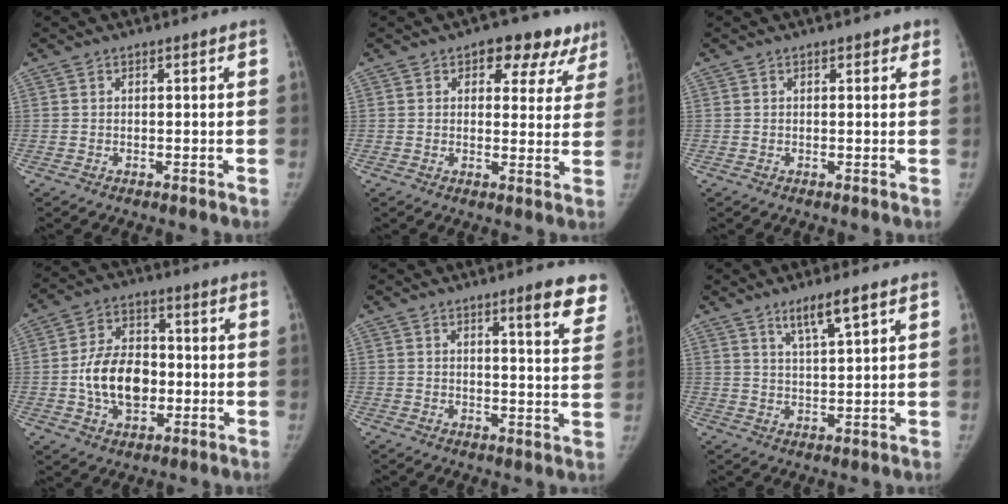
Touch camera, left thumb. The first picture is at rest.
{"total": 10.2, "force": [6.1, 6.2, 5.4], "torque": [-0.003, -0.018, 0.066]}
{"total": 1.5, "force": [0.9, 0.8, 0.9], "torque": [0.002, -0.001, 0.007]}
{"total": 12.5, "force": [-1.7, 8.7, 8.8], "torque": [-0.125, 0.019, -0.029]}
{"total": 8.7, "force": [5.8, 1.4, 6.3], "torque": [-0.055, -0.031, 0.067]}
{"total": 5.7, "force": [3.6, 0.5, 4.4], "torque": [-0.079, -0.023, 0.070]}